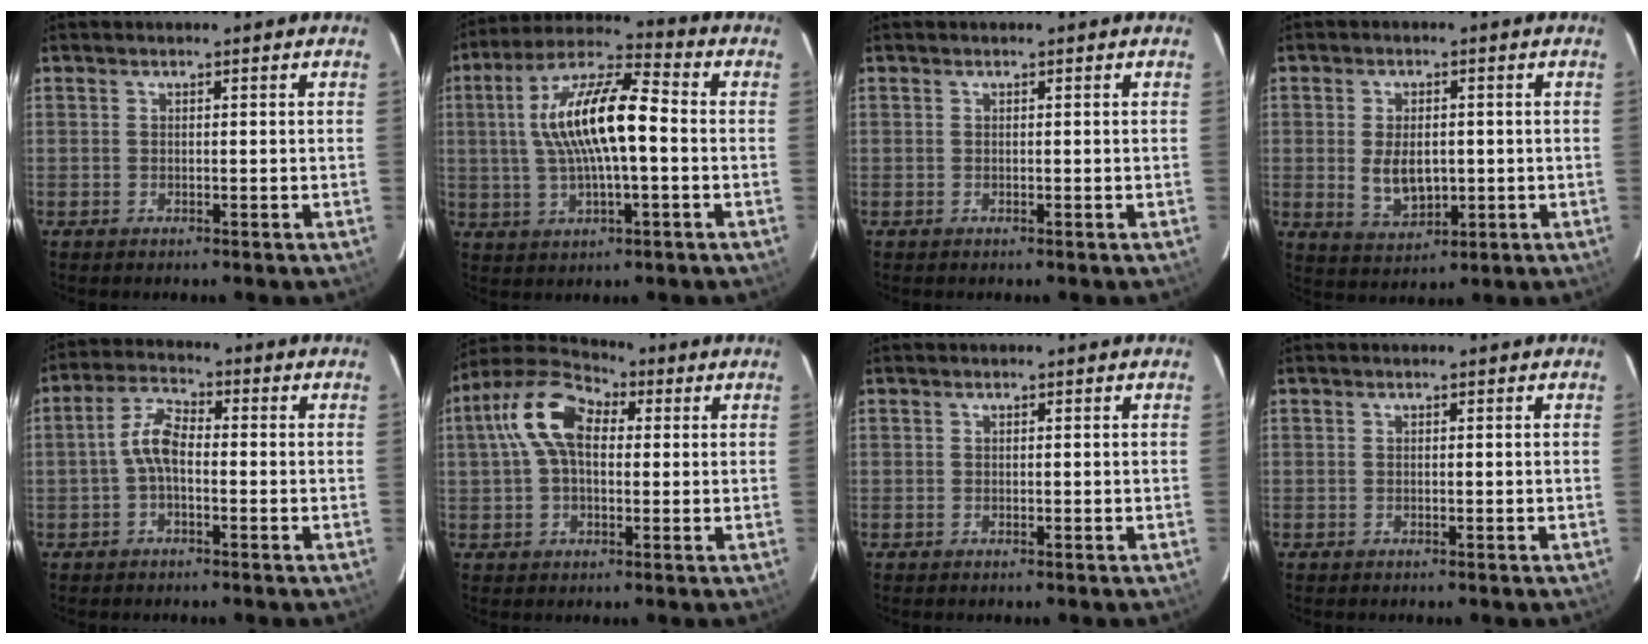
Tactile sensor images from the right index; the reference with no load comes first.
{"total": 15.1, "force": [0.4, 4.3, 14.5], "torque": [-0.271, 0.020, 0.002]}
{"total": 0.0}
{"total": 7.3, "force": [-0.5, 4.5, 5.7], "torque": [-0.111, -0.008, 0.002]}
{"total": 5.2, "force": [-1.2, 2.4, 4.4], "torque": [-0.097, 0.020, -0.026]}
{"total": 12.1, "force": [2.3, 7.2, 9.4], "torque": [-0.189, 0.035, 0.033]}
{"total": 0.0}
{"total": 0.0}